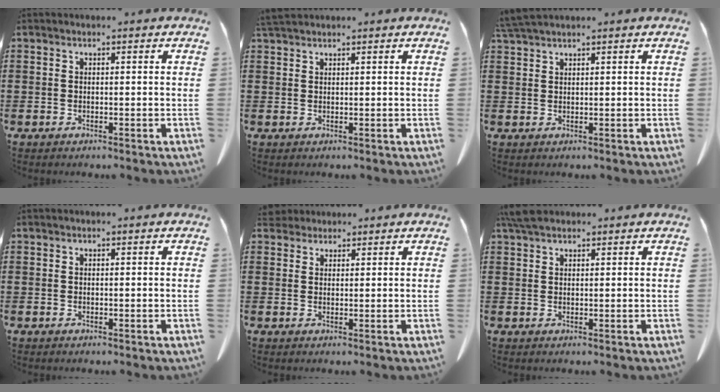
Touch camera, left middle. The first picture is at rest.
{"total": 1.8, "force": [1.7, 0.3, 0.6], "torque": [-0.018, 0.001, 0.033]}
{"total": 2.6, "force": [2.3, 0.1, 1.1], "torque": [-0.028, -0.001, 0.047]}
{"total": 0.0}
{"total": 2.5, "force": [2.3, 1.0, 0.4], "torque": [-0.016, 0.003, 0.046]}
{"total": 3.3, "force": [2.5, 1.1, 1.9], "torque": [-0.044, 0.007, 0.048]}